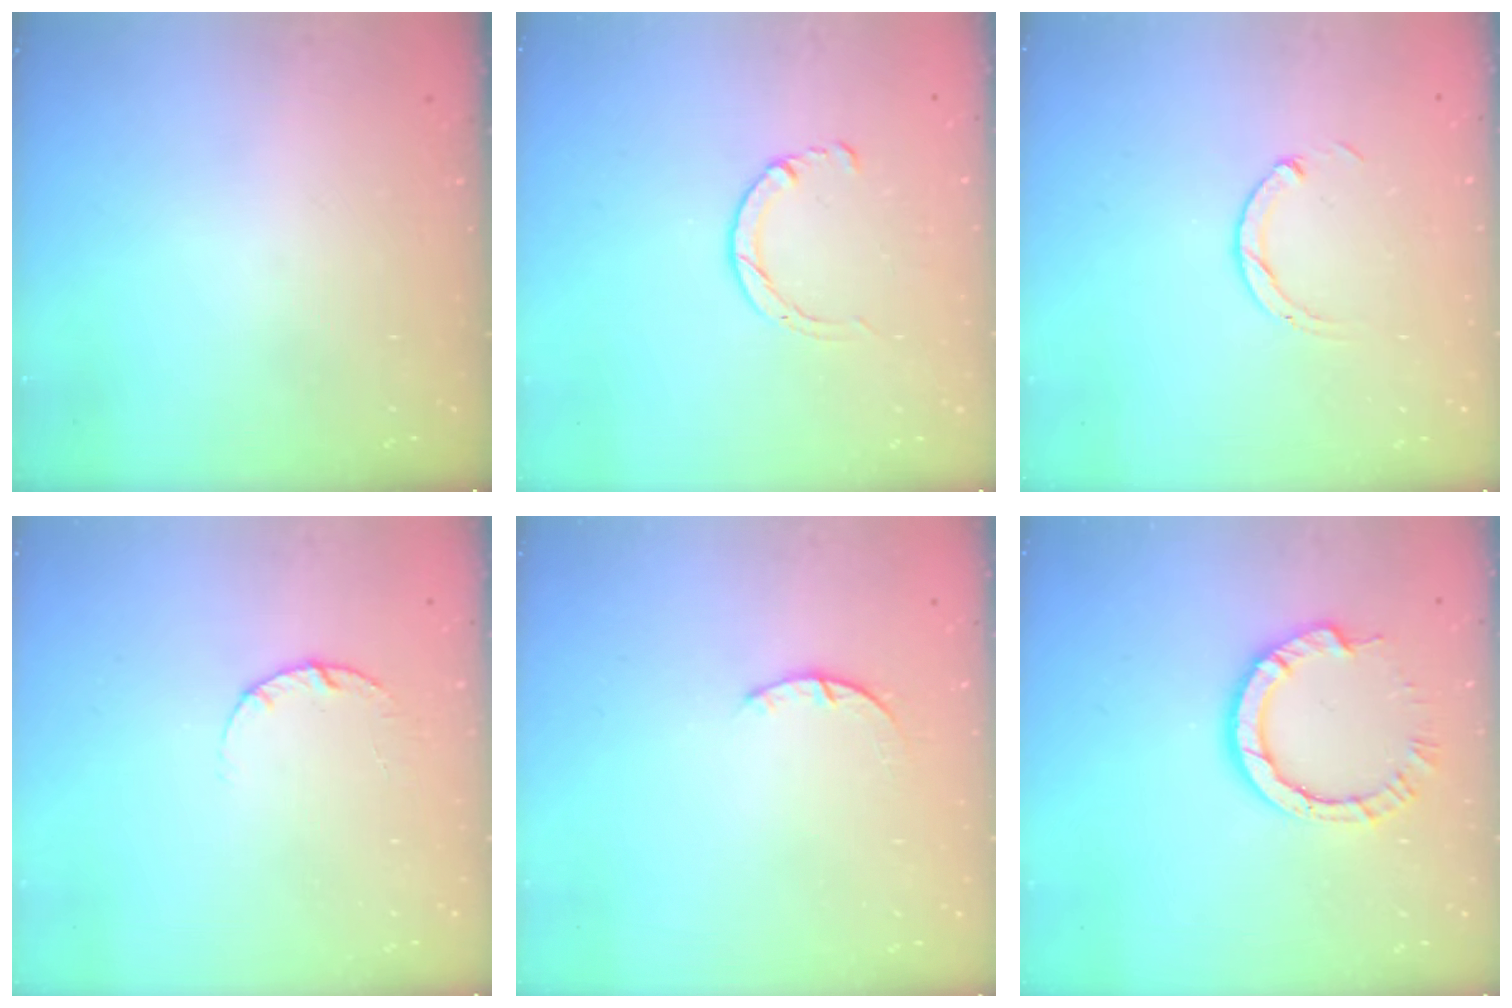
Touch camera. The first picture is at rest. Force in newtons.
{"total": 2.9, "press": 2.8, "slide": 0.4}
{"total": 3.0, "press": 2.9, "slide": 0.4}
{"total": 3.6, "press": 3.6, "slide": 0.5}
{"total": 1.2, "press": 1.2, "slide": 0.3}
{"total": 9.2, "press": 9.1, "slide": 0.8}